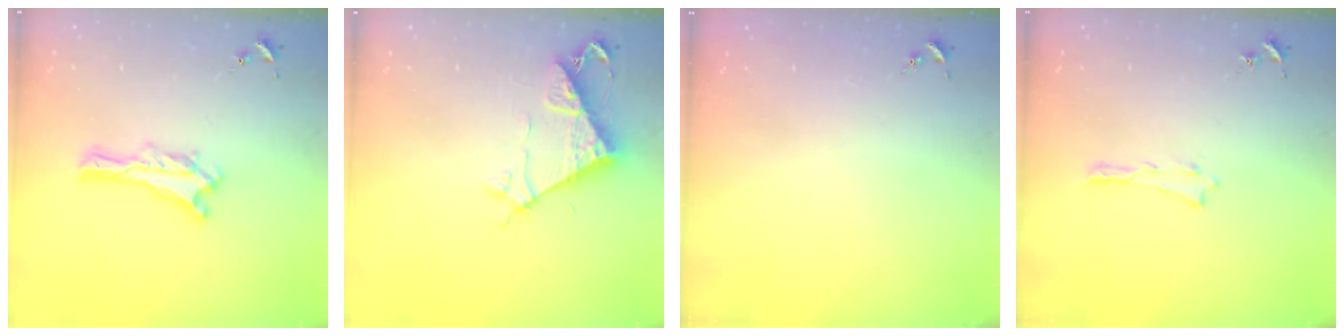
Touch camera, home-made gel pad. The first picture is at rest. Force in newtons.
{"total": 7.2, "press": 7.2, "slide": 0.5}
{"total": 0.0}
{"total": 0.0}